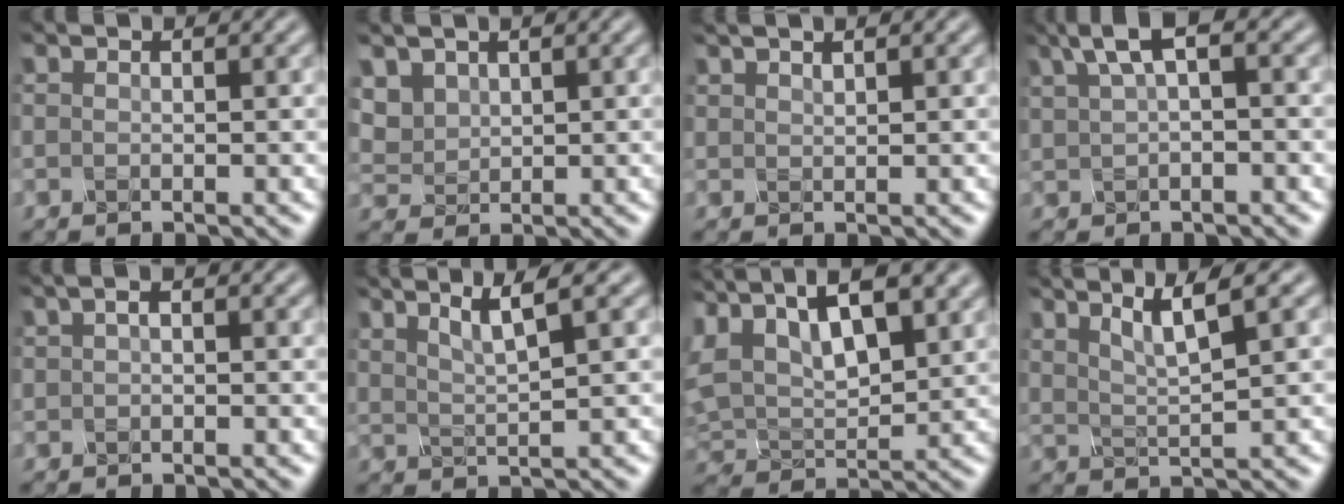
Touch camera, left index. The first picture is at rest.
{"total": 2.7, "force": [1.2, 2.0, 1.3], "torque": [-0.042, 0.001, 0.025]}
{"total": 0.8, "force": [0.7, 0.1, 0.3], "torque": [-0.005, 0.003, 0.016]}
{"total": 3.7, "force": [1.3, 1.5, 3.1], "torque": [-0.070, 0.014, 0.026]}
{"total": 1.1, "force": [0.1, 0.7, 0.9], "torque": [-0.017, 0.006, 0.004]}
{"total": 3.3, "force": [2.1, 0.5, 2.5], "torque": [-0.042, 0.007, 0.041]}
{"total": 11.6, "force": [5.4, 6.0, 8.4], "torque": [-0.188, 0.041, 0.093]}
{"total": 3.8, "force": [2.3, 0.5, 2.9], "torque": [-0.052, 0.007, 0.046]}